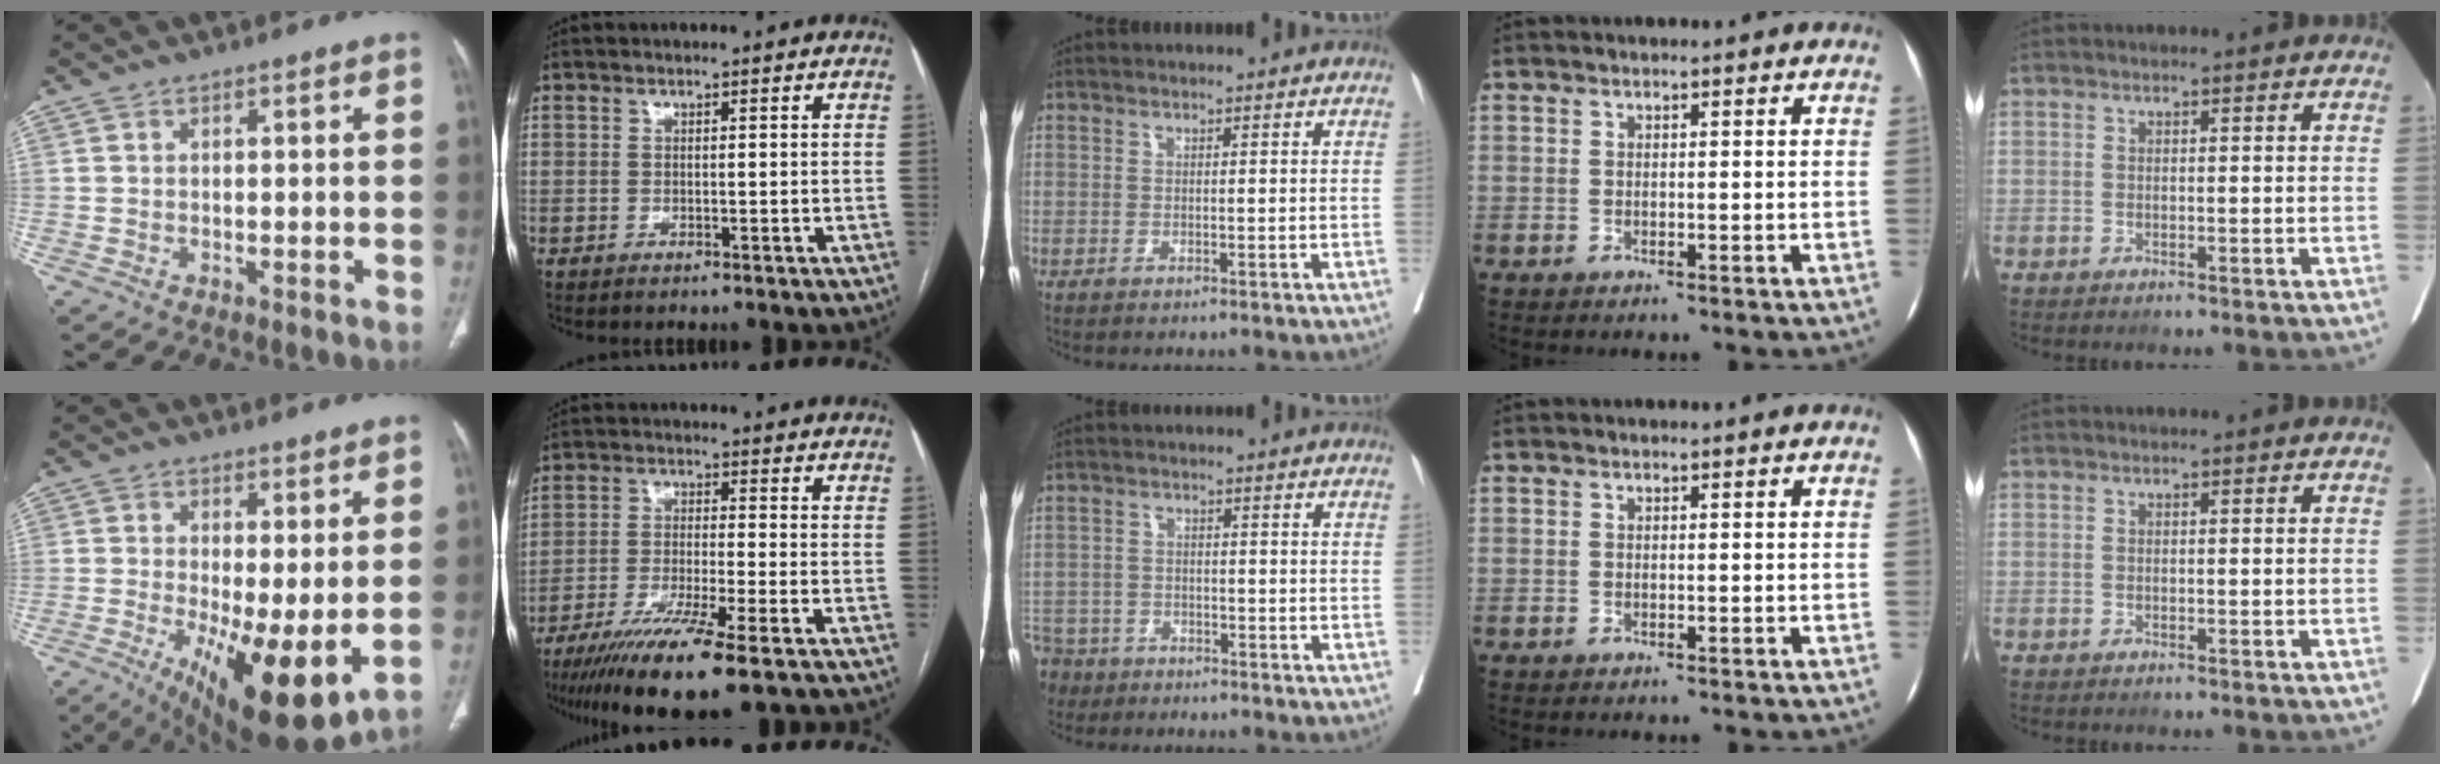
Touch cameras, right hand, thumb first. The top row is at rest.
{"thumb": {"total": 14.4, "force": [-2.1, 4.7, 13.4], "torque": [-0.218, -0.031, -0.016]}, "index": {"total": 12.7, "force": [-8.8, -0.5, 9.1], "torque": [-0.165, -0.035, -0.146]}, "middle": {"total": 9.1, "force": [-7.0, 5.5, 1.9], "torque": [-0.064, -0.008, -0.122]}}